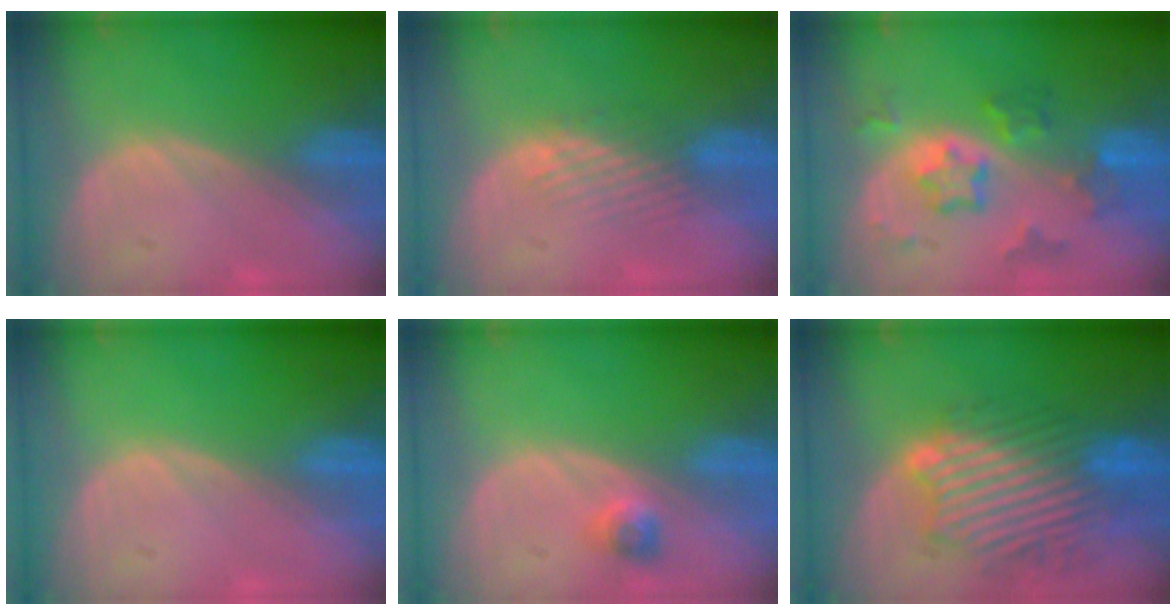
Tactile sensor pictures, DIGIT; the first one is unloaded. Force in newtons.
{"total": 3.4, "press": 2.8, "slide": 1.9}
{"total": 7.2, "press": 6.5, "slide": 3.2}
{"total": 0.0}
{"total": 2.3, "press": 2.0, "slide": 1.1}
{"total": 11.1, "press": 10.3, "slide": 4.0}